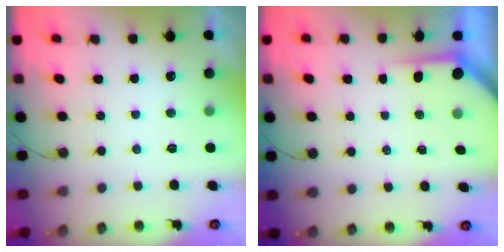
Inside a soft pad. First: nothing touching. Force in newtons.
{"total": 3.7, "press": 3.7, "slide": 0.4}